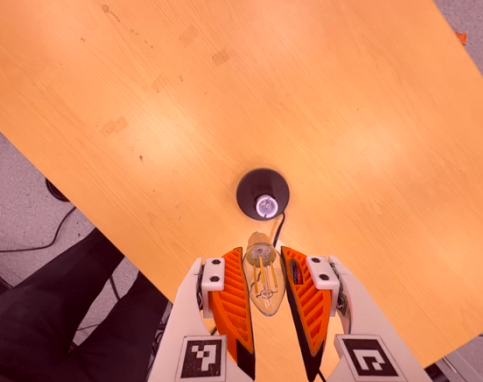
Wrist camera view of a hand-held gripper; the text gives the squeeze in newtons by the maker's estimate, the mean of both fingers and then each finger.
{"total": 13.3, "left": 13.9, "right": 12.7}